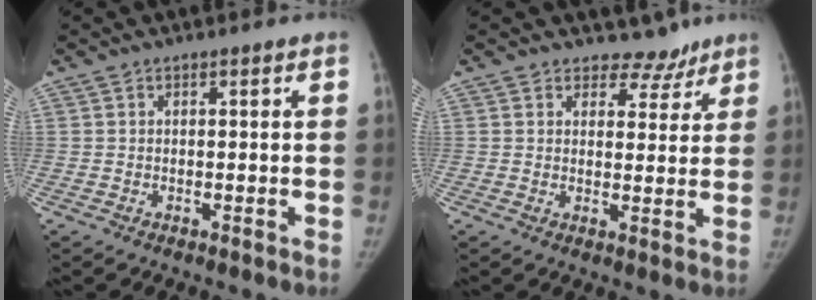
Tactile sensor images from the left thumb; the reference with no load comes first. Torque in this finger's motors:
{"motor_torque": [-0.15, 0.01, -0.30, 0.28, -0.08]}